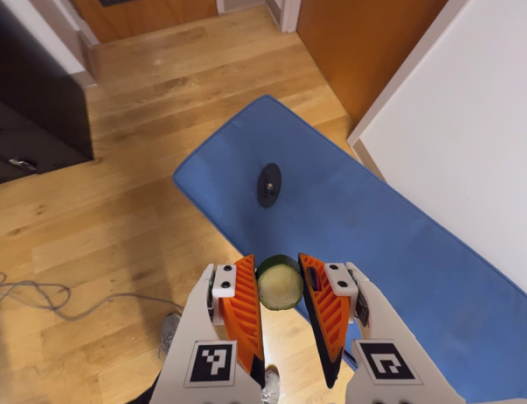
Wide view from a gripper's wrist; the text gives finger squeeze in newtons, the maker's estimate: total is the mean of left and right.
{"total": 9.4, "left": 9.5, "right": 9.4}